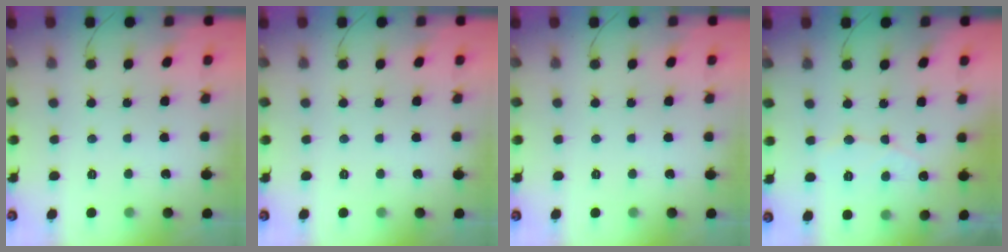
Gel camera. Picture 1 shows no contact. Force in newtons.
{"total": 0.0}
{"total": 0.0}
{"total": 6.3, "press": 6.3, "slide": 0.2}